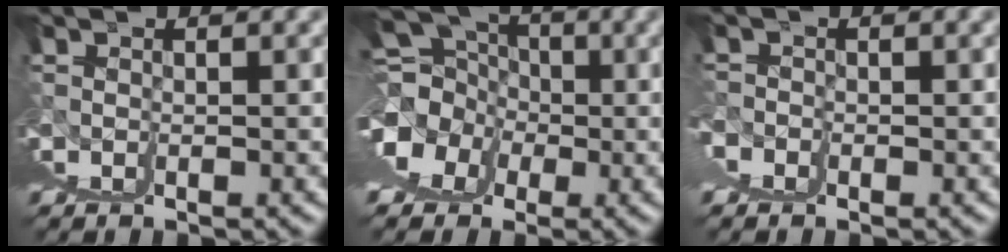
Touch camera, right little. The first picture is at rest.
{"total": 6.3, "force": [2.6, 2.3, 5.2], "torque": [-0.068, 0.025, 0.042]}
{"total": 4.7, "force": [1.3, -4.1, -1.8], "torque": [0.037, 0.015, 0.025]}